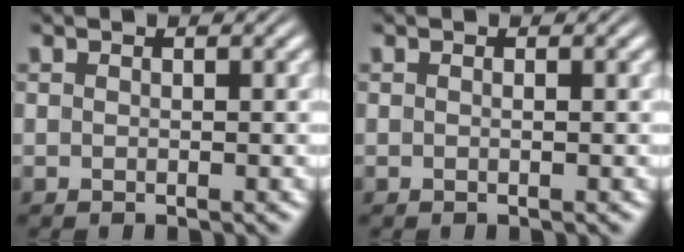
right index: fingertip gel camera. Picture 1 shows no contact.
{"total": 0.0}